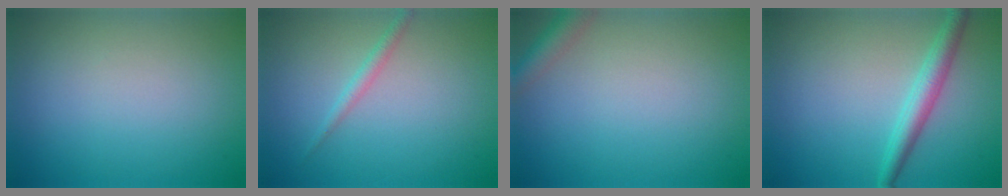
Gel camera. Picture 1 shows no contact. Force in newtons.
{"total": 1.3, "press": 1.3, "slide": 0.1}
{"total": 2.3, "press": 2.3, "slide": 0.1}
{"total": 2.9, "press": 2.9, "slide": 0.1}